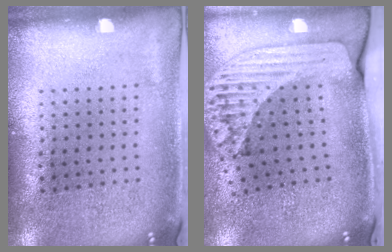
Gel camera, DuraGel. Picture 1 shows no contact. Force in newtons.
{"total": 2.4, "press": 1.7, "slide": 1.7}